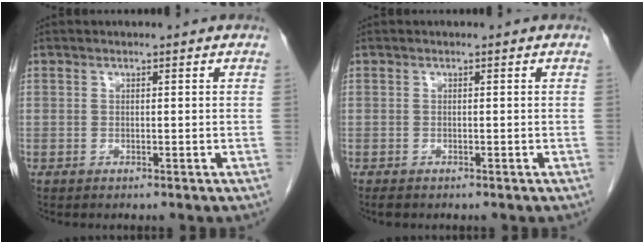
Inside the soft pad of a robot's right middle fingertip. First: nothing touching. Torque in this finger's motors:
{"motor_torque": [-0.01, -0.19, 0.00, 0.01]}